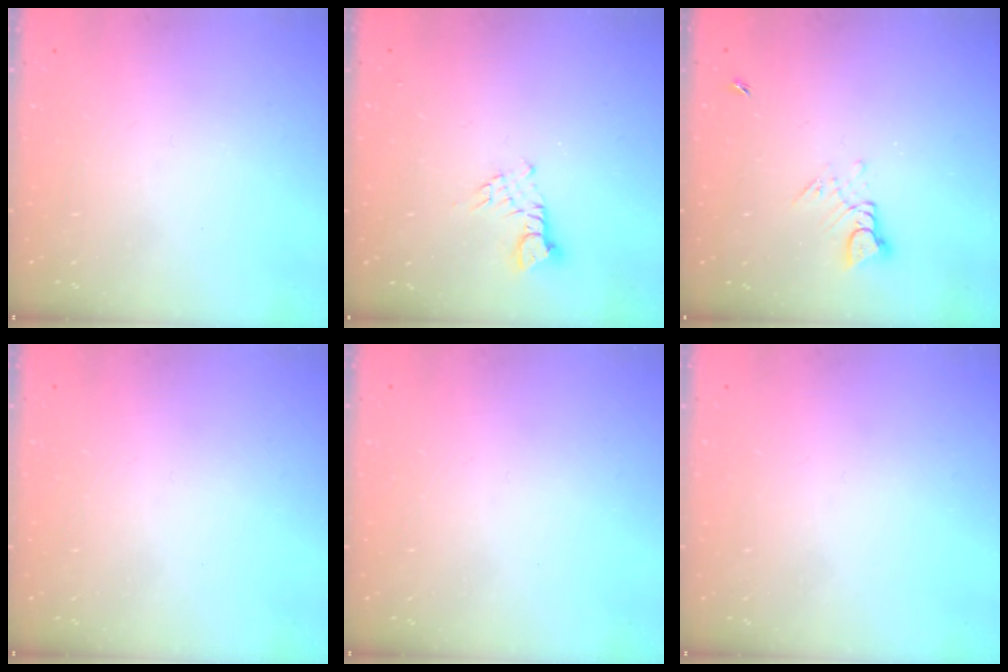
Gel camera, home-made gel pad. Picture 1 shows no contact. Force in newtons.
{"total": 4.2, "press": 4.2, "slide": 0.4}
{"total": 3.5, "press": 3.5, "slide": 0.4}
{"total": 0.0}
{"total": 0.0}
{"total": 0.0}